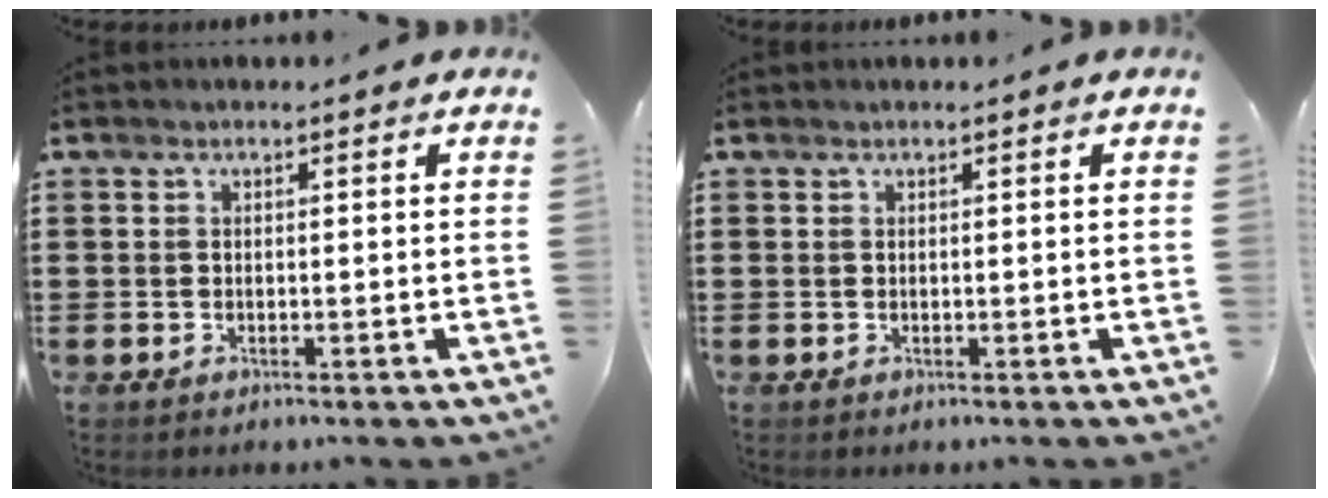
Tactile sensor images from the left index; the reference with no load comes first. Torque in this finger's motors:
{"motor_torque": [0.16, 0.24, 0.03, -0.01]}